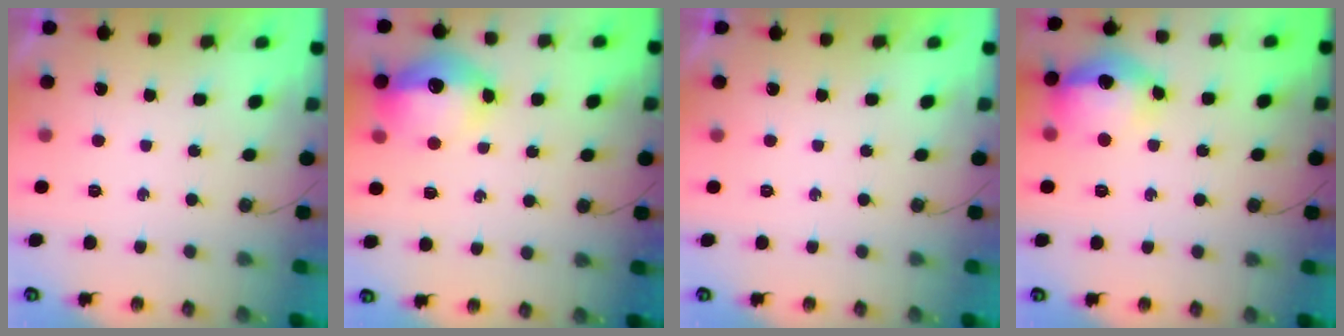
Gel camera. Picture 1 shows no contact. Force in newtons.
{"total": 13.4, "press": 13.3, "slide": 1.5}
{"total": 0.0}
{"total": 15.9, "press": 15.7, "slide": 1.9}